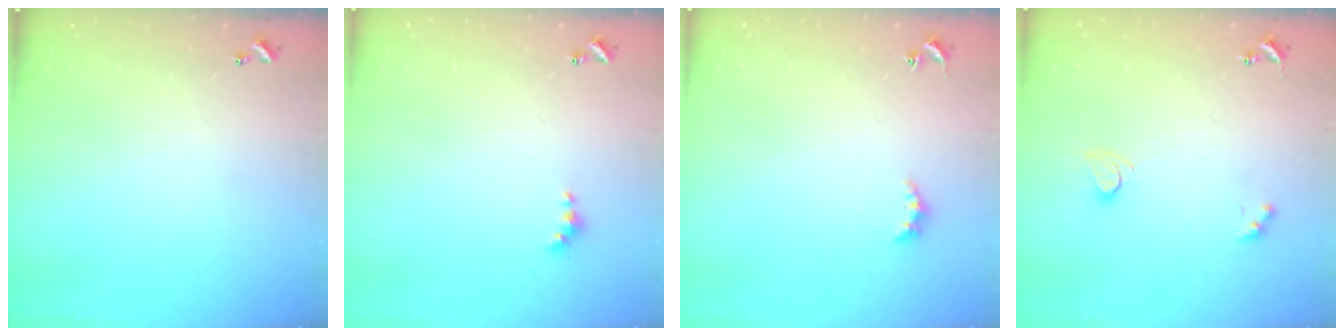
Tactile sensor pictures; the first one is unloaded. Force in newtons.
{"total": 2.0, "press": 2.0, "slide": 0.5}
{"total": 2.7, "press": 2.7, "slide": 0.6}
{"total": 2.1, "press": 2.0, "slide": 0.7}